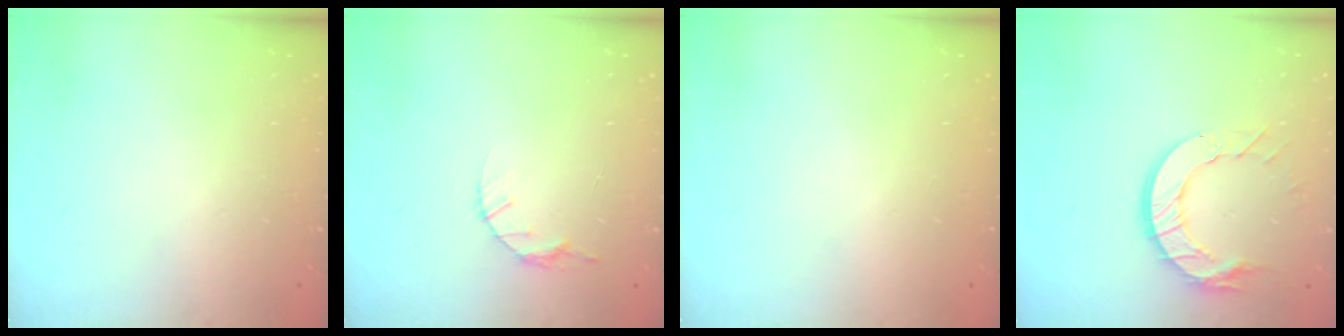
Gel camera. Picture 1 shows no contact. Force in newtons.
{"total": 4.1, "press": 4.1, "slide": 0.5}
{"total": 0.0}
{"total": 11.5, "press": 11.4, "slide": 1.2}